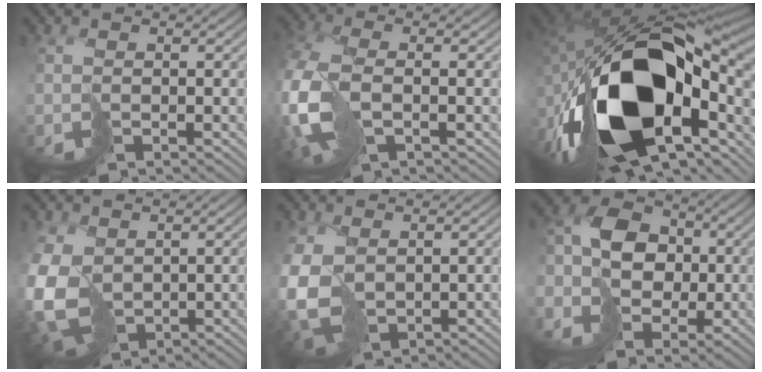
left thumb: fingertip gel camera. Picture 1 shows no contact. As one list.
[{"total": 10.4, "force": [-2.2, 6.2, 8.0], "torque": [-0.244, -0.031, -0.034]}, {"total": 21.8, "force": [-5.8, 13.2, 16.3], "torque": [-0.356, -0.049, -0.078]}, {"total": 10.1, "force": [0.0, 7.6, 6.7], "torque": [-0.209, -0.031, 0.010]}, {"total": 7.7, "force": [-0.5, 5.4, 5.4], "torque": [-0.164, -0.023, 0.003]}, {"total": 9.0, "force": [-1.1, 7.5, 4.8], "torque": [-0.104, -0.008, -0.029]}]